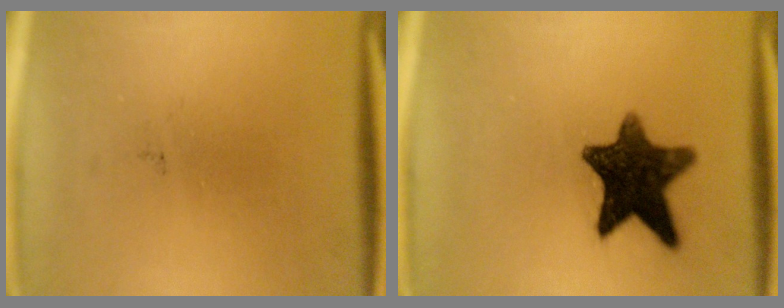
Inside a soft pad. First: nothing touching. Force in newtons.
{"total": 12.2}